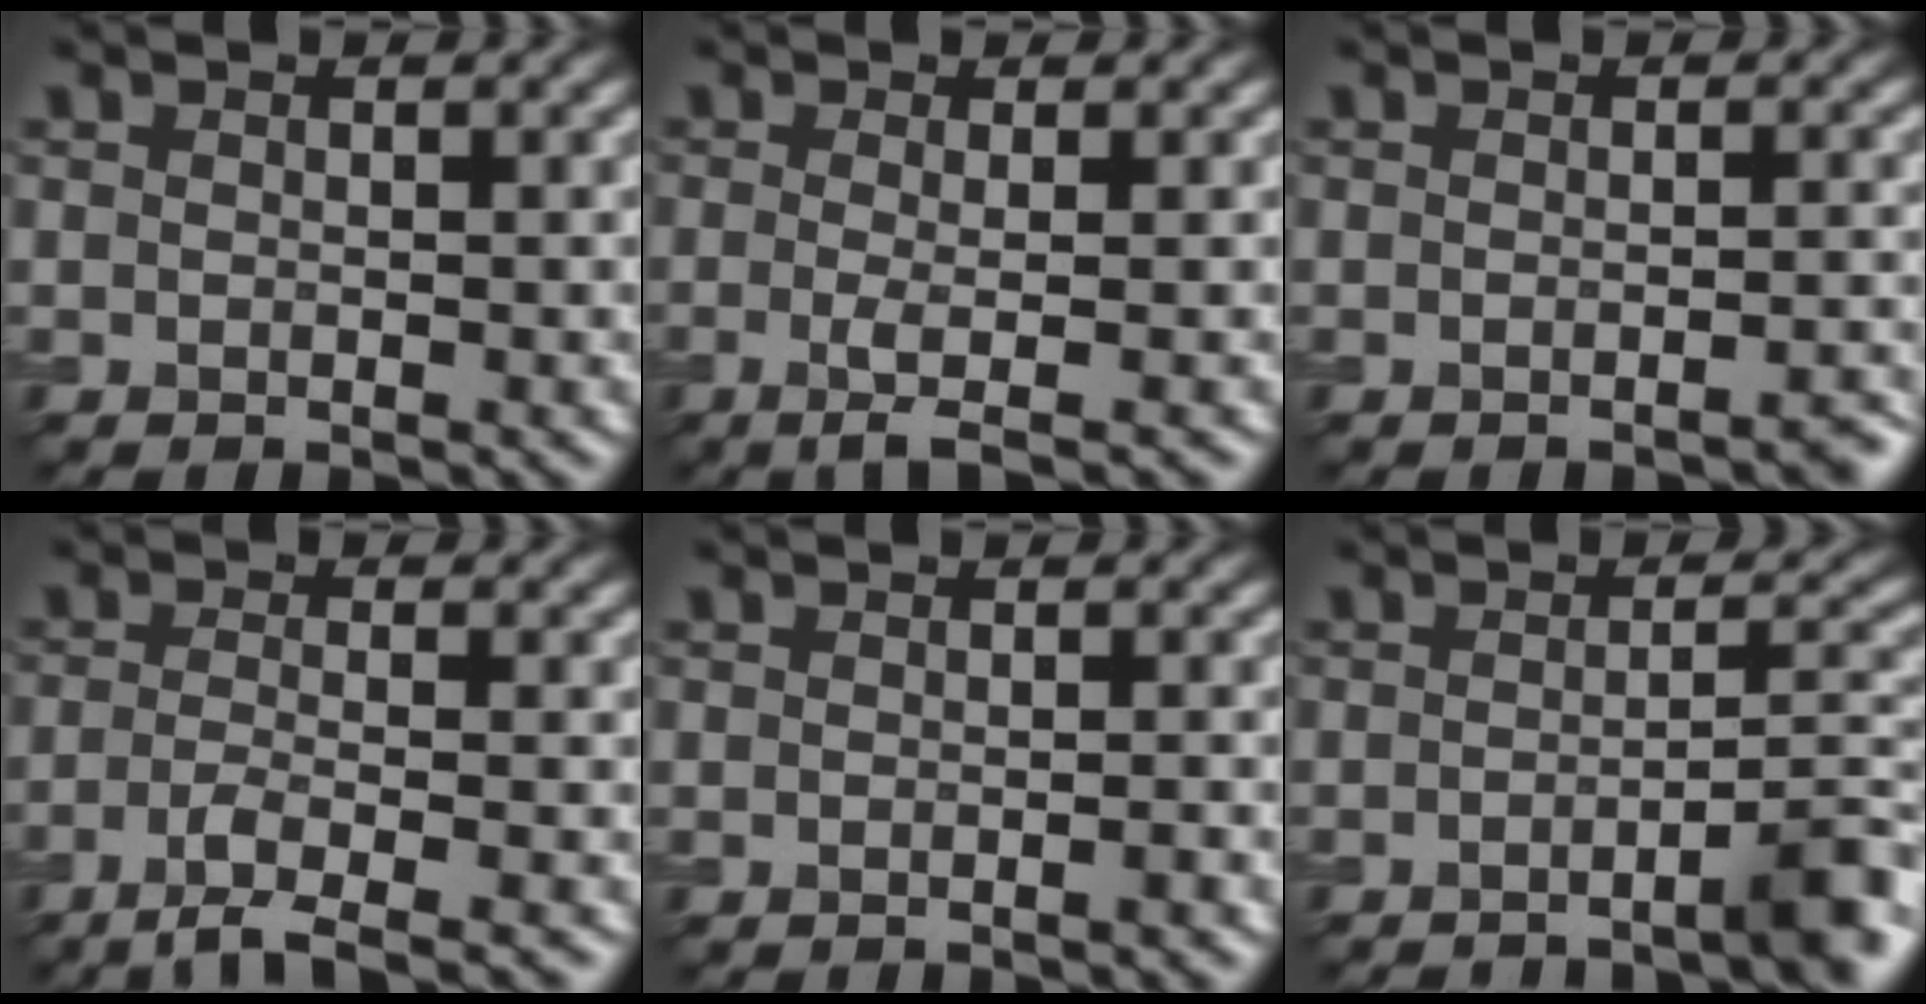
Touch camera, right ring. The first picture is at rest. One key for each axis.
{"total": 2.5, "fx": -0.5, "fy": 0.5, "fz": 2.4, "tx": -0.043, "ty": -0.007, "tz": -0.014}
{"total": 1.6, "fx": -1.2, "fy": 0.3, "fz": 1.1, "tx": -0.004, "ty": 0.005, "tz": -0.019}
{"total": 4.5, "fx": -2.9, "fy": 1.0, "fz": 3.3, "tx": -0.053, "ty": -0.004, "tz": -0.060}
{"total": 0.9, "fx": -0.5, "fy": 0.1, "fz": 0.7, "tx": -0.007, "ty": -0.001, "tz": -0.015}
{"total": 4.8, "fx": -3.1, "fy": 0.7, "fz": 3.7, "tx": -0.036, "ty": 0.011, "tz": -0.053}